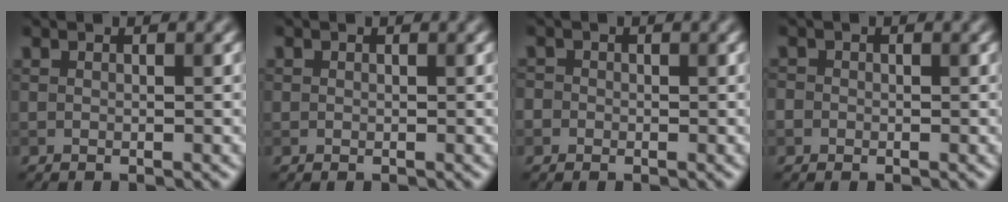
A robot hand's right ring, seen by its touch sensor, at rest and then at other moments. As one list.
[{"total": 0.7, "force": [0.1, 0.7, 0.0], "torque": [0.004, -0.006, 0.001]}, {"total": 2.0, "force": [-0.1, 1.9, 0.6], "torque": [0.005, 0.012, -0.024]}, {"total": 1.6, "force": [-0.2, 1.6, 0.5], "torque": [-0.003, 0.006, -0.014]}]